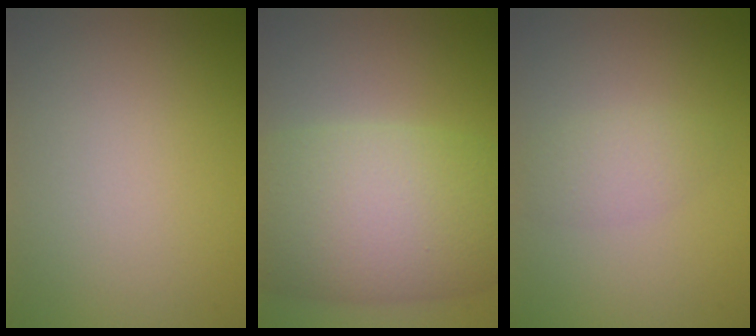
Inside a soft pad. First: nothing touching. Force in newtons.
{"total": 11.5, "press": 11.5, "slide": 0.5}
{"total": 1.8, "press": 1.8, "slide": 0.1}